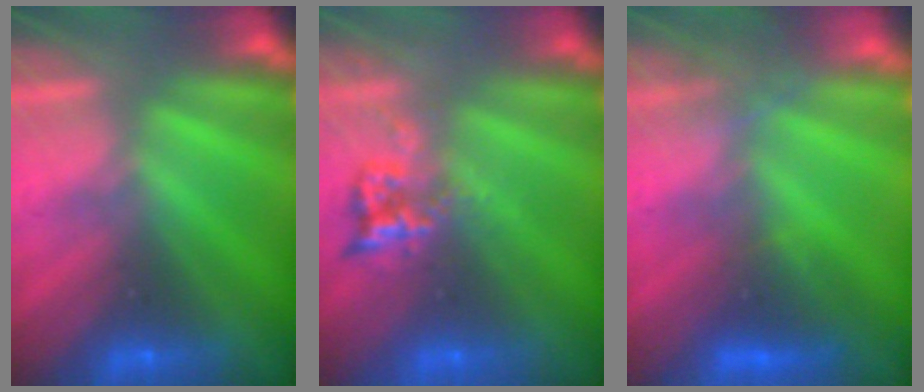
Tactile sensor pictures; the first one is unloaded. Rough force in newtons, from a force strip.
{"total": 2.4}
{"total": 4.7}